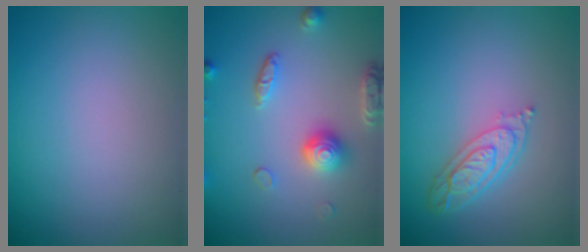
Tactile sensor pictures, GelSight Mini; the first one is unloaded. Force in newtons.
{"total": 4.1, "press": 3.5, "slide": 2.1}
{"total": 3.8, "press": 2.9, "slide": 2.5}